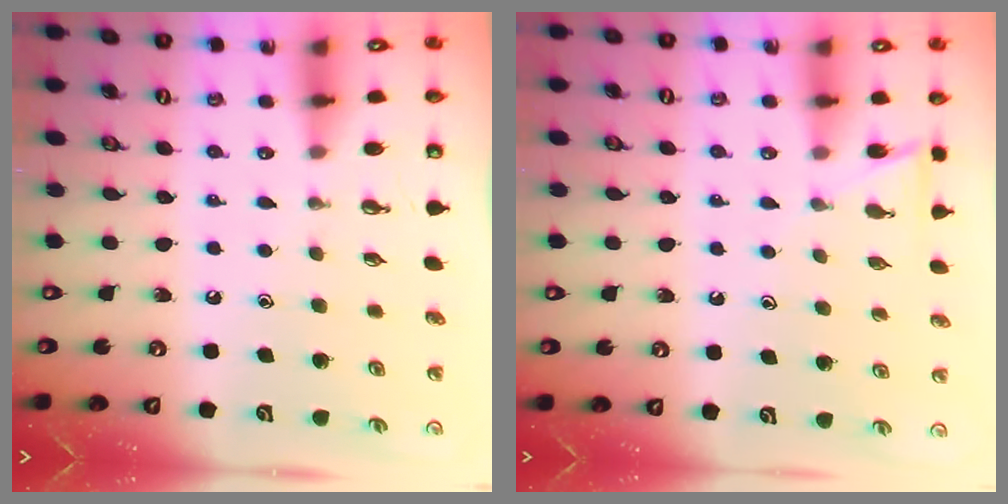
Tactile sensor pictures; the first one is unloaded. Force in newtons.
{"total": 6.5, "press": 6.4, "slide": 0.4}